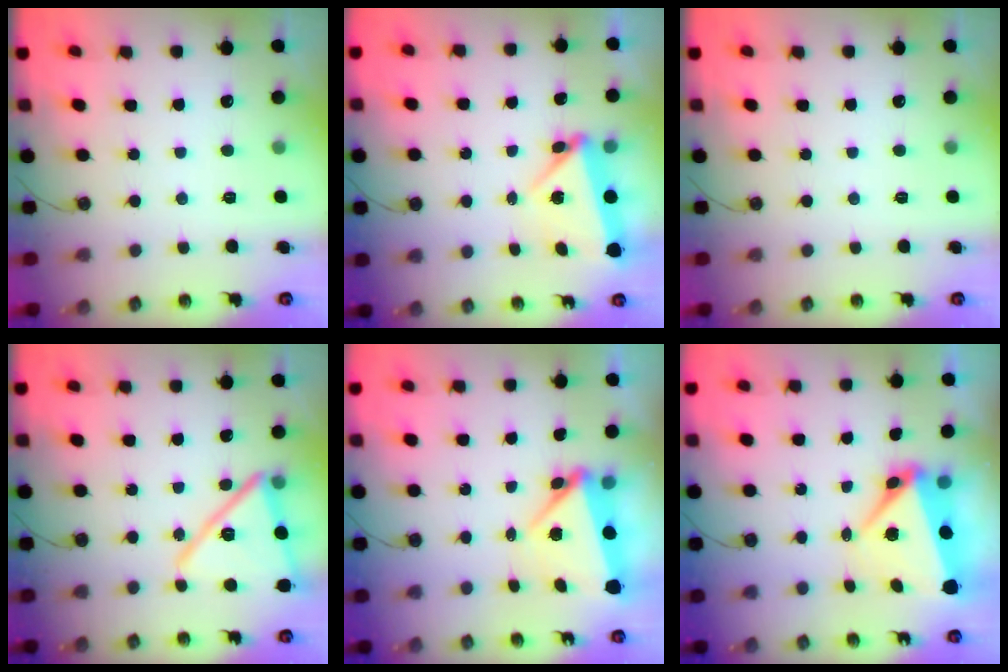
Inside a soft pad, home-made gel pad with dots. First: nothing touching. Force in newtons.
{"total": 7.7, "press": 7.5, "slide": 1.5}
{"total": 0.0}
{"total": 17.7, "press": 17.7, "slide": 0.9}
{"total": 5.9, "press": 5.9, "slide": 0.1}
{"total": 7.7, "press": 7.5, "slide": 1.8}